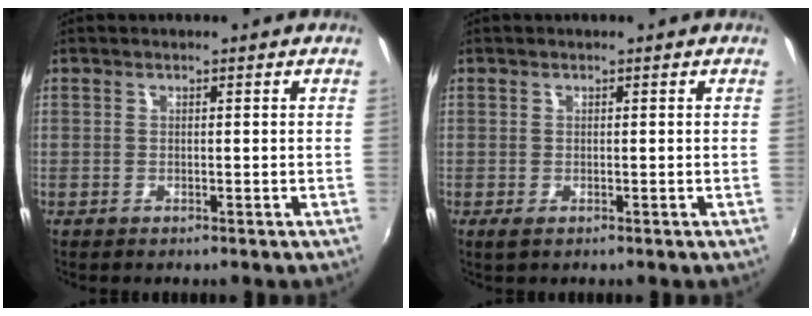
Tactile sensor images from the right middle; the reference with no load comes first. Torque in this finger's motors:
{"motor_torque": [0.52, -0.30, -0.02, 0.02]}